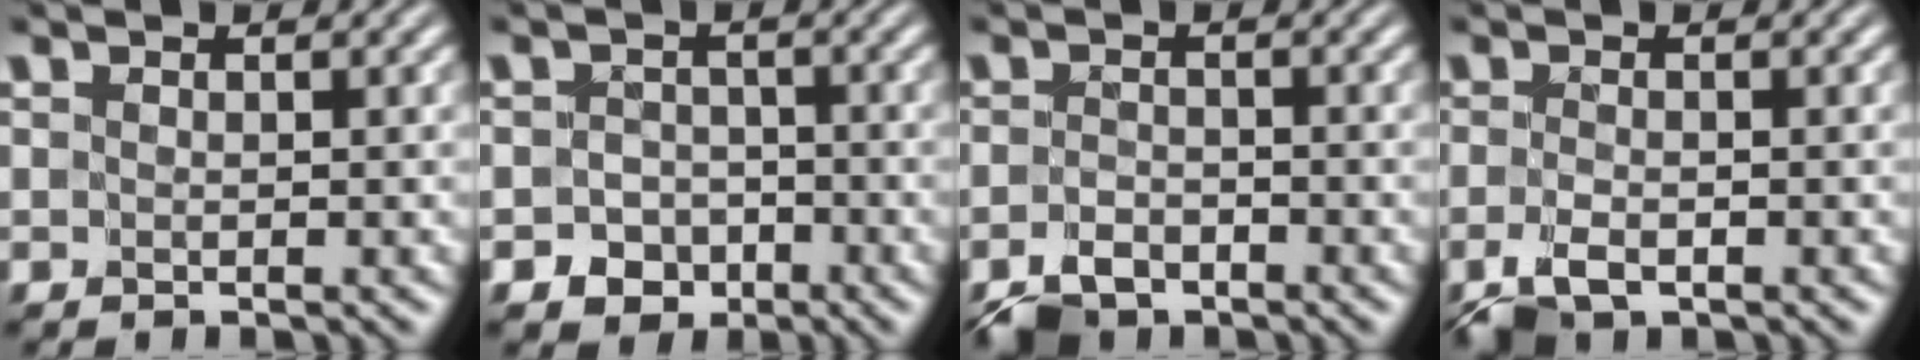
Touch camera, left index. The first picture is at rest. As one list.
[{"total": 3.2, "force": [-1.9, 2.5, 0.2], "torque": [0.022, 0.001, -0.036]}, {"total": 3.1, "force": [-2.5, 1.4, 1.1], "torque": [-0.018, -0.001, -0.051]}, {"total": 2.8, "force": [-1.7, 1.1, 1.9], "torque": [-0.045, -0.005, -0.037]}]